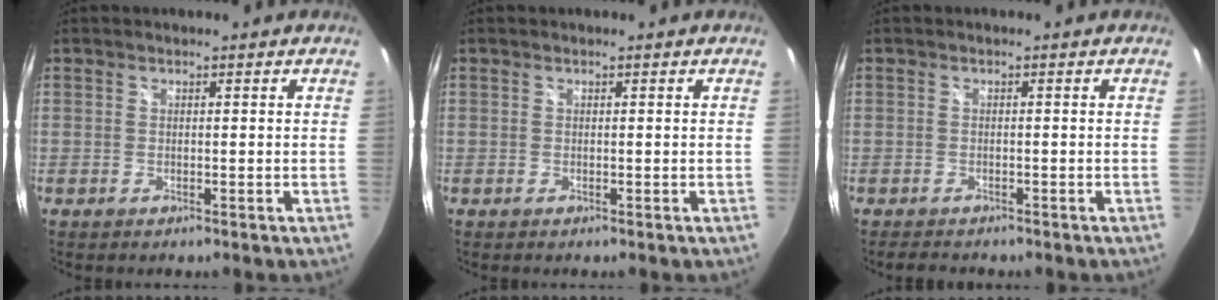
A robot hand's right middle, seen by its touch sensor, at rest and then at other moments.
{"total": 0.0}
{"total": 2.9, "force": [-2.6, 0.9, 0.9], "torque": [-0.022, -0.011, -0.041]}